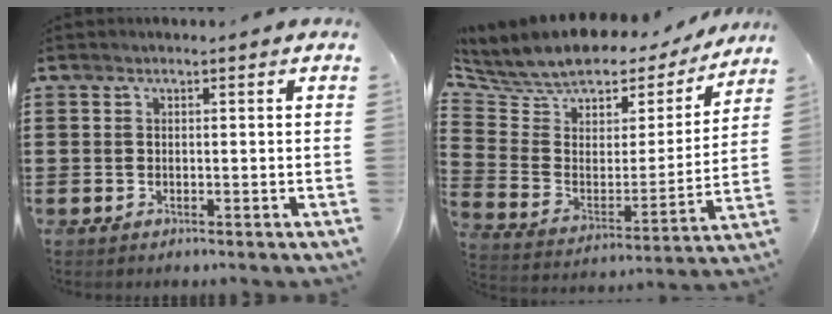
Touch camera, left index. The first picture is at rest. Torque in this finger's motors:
{"motor_torque": [2.14, 0.00, -0.02, -0.15]}